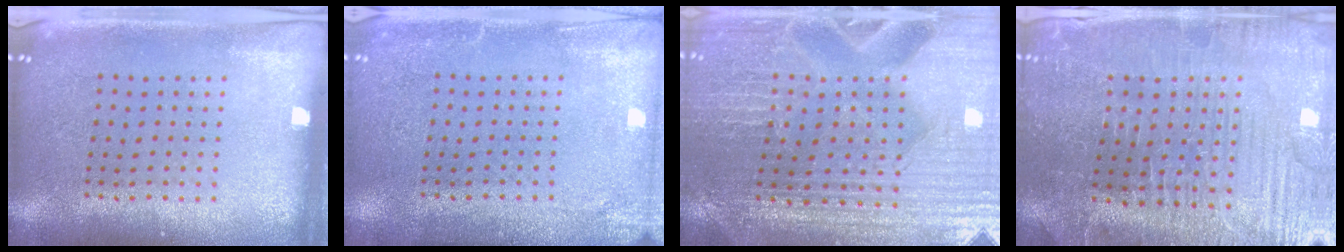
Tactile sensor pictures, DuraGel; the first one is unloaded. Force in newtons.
{"total": 2.1, "press": 2.1, "slide": 0.2}
{"total": 3.4, "press": 3.4, "slide": 0.3}
{"total": 3.6, "press": 3.6, "slide": 0.4}